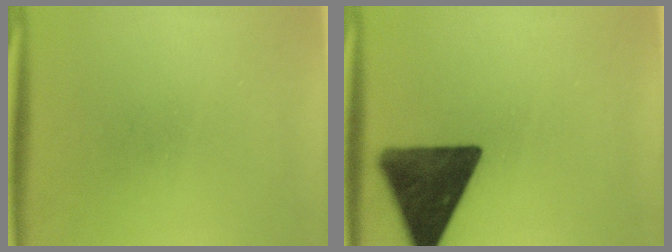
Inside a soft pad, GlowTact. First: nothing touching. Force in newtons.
{"total": 14.9}